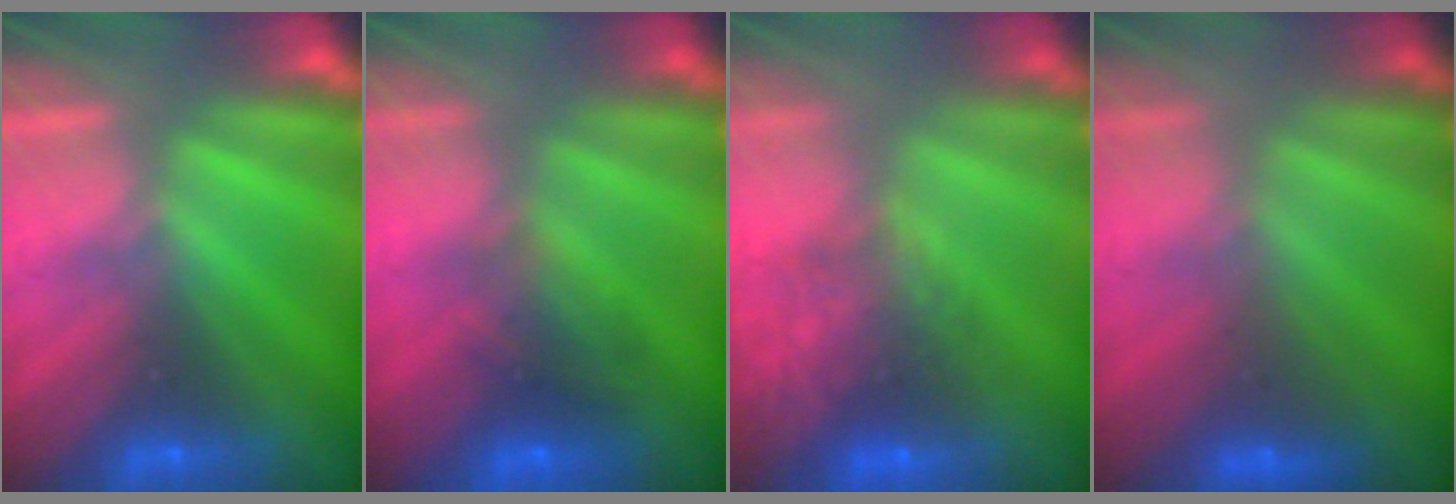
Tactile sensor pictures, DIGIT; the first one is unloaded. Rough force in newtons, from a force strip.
{"total": 7.3}
{"total": 11.5}
{"total": 2.4}